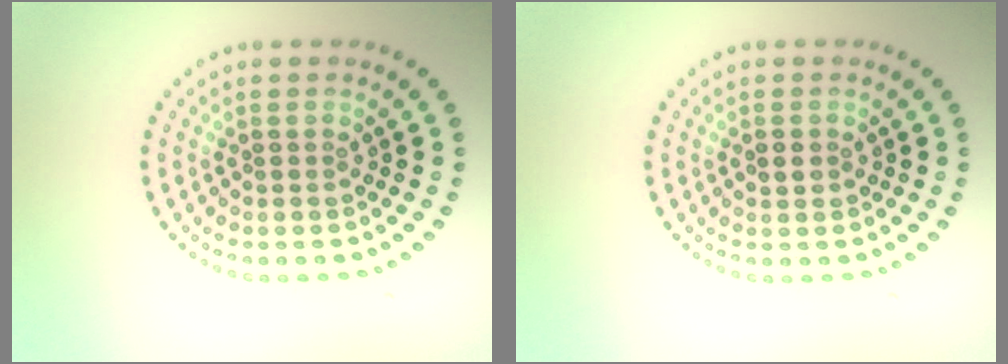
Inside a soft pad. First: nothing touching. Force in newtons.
{"total": 1.0, "press": 1.0, "slide": 0.2}